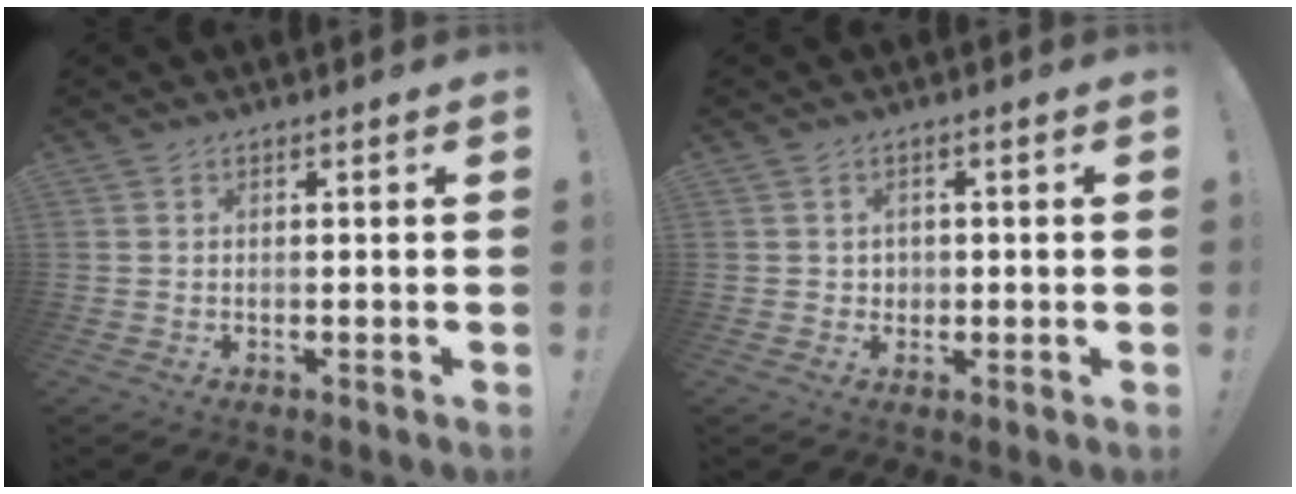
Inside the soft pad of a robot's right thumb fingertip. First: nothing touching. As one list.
[{"total": 2.2, "force": [0.3, 2.2, 0.4], "torque": [-0.006, 0.000, 0.003]}]